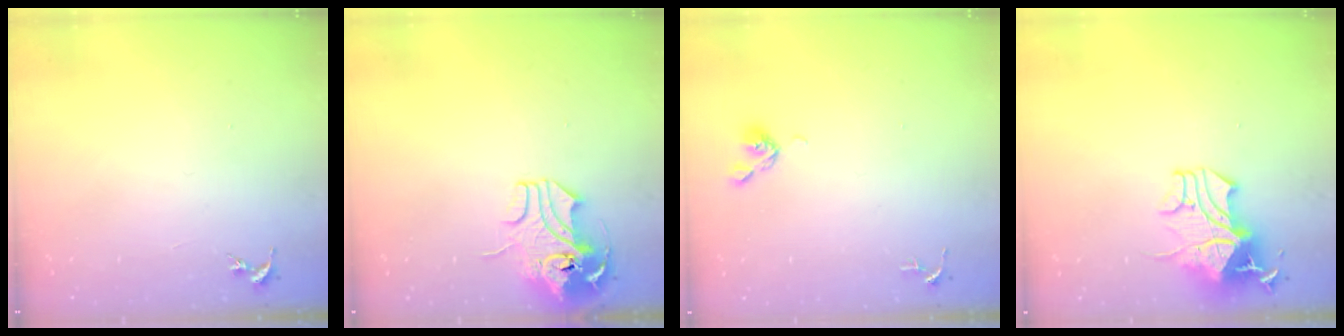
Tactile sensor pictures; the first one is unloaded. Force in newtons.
{"total": 12.2, "press": 12.1, "slide": 1.7}
{"total": 5.2, "press": 5.1, "slide": 0.9}
{"total": 18.0, "press": 18.0, "slide": 0.2}